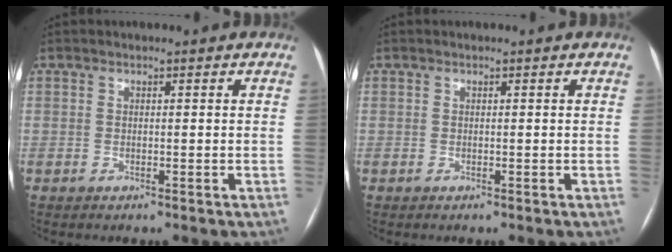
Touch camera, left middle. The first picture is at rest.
{"total": 0.0}